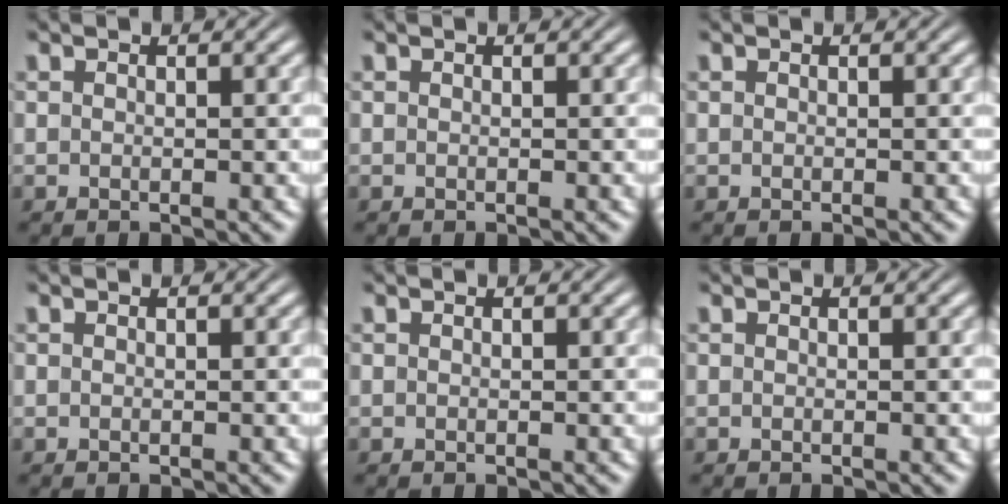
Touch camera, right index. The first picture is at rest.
{"total": 0.0}
{"total": 0.0}
{"total": 0.0}
{"total": 0.0}
{"total": 0.0}